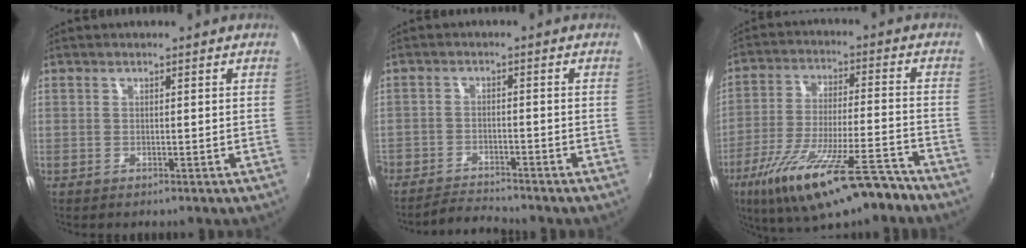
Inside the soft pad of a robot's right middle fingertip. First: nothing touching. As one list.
[{"total": 4.9, "force": [-4.8, 0.2, 0.6], "torque": [-0.036, -0.008, -0.088]}, {"total": 19.6, "force": [-13.6, 4.3, 13.5], "torque": [-0.254, -0.047, -0.224]}]